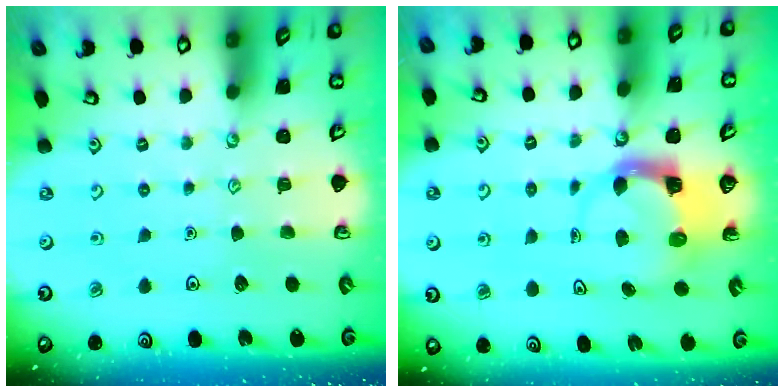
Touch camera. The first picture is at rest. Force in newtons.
{"total": 3.6, "press": 3.5, "slide": 0.5}